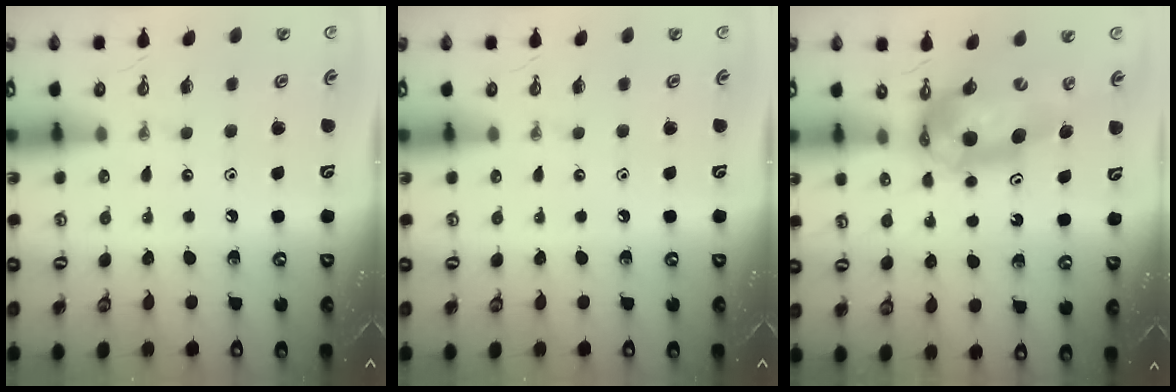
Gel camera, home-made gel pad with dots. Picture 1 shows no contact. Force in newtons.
{"total": 0.0}
{"total": 11.3, "press": 11.3, "slide": 1.2}